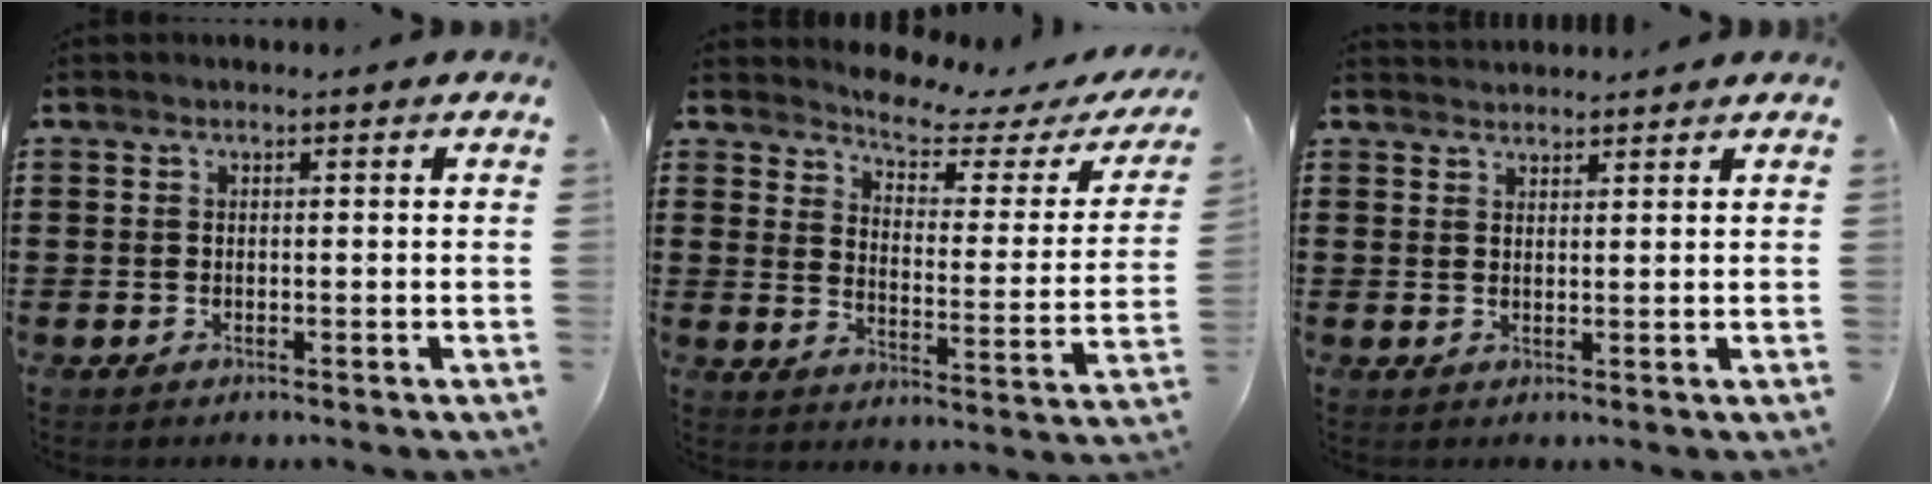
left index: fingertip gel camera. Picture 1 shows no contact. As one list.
[{"total": 4.6, "force": [4.3, 0.6, 1.6], "torque": [-0.052, -0.035, 0.065]}, {"total": 1.7, "force": [1.7, 0.1, -0.2], "torque": [0.000, 0.000, 0.034]}]